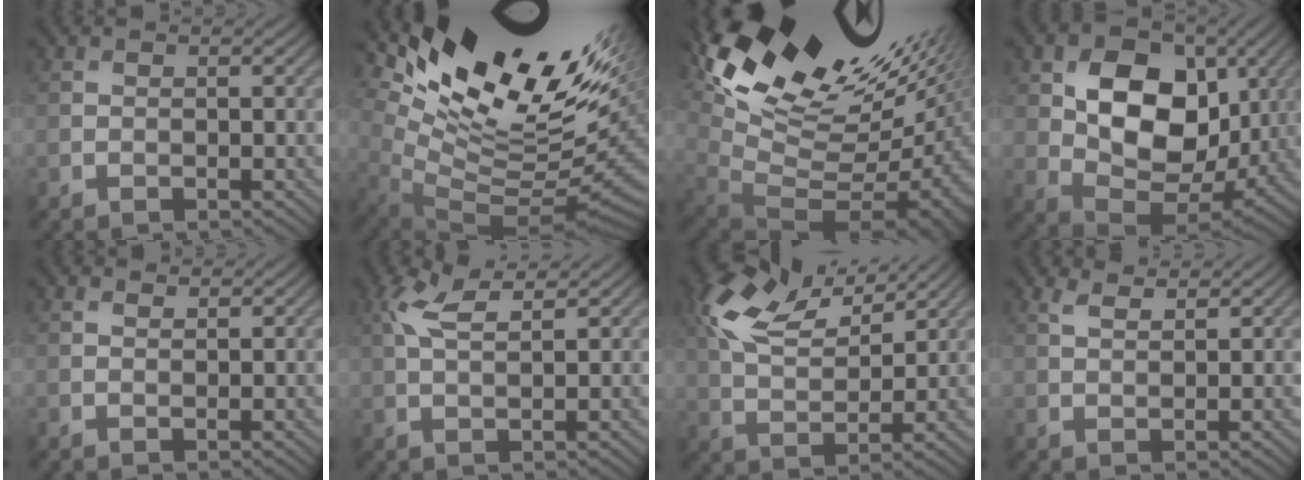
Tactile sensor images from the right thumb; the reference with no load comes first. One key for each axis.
{"total": 17.6, "fx": 8.1, "fy": 6.9, "fz": 14.1, "tx": -0.195, "ty": 0.011, "tz": 0.165}
{"total": 18.7, "fx": 9.1, "fy": 8.9, "fz": 13.7, "tx": -0.205, "ty": 0.007, "tz": 0.191}
{"total": 12.9, "fx": 2.9, "fy": 9.0, "fz": 8.8, "tx": -0.154, "ty": -0.004, "tz": 0.059}
{"total": 1.1, "fx": 1.1, "fy": 0.3, "fz": 0.1, "tx": -0.005, "ty": 0.000, "tz": 0.026}
{"total": 4.8, "fx": 2.8, "fy": 1.2, "fz": 3.7, "tx": -0.079, "ty": 0.009, "tz": 0.062}
{"total": 9.5, "fx": 6.2, "fy": 3.7, "fz": 6.2, "tx": -0.142, "ty": 0.013, "tz": 0.130}
{"total": 2.4, "fx": 2.2, "fy": 0.4, "fz": 1.0, "tx": -0.026, "ty": 0.003, "tz": 0.051}